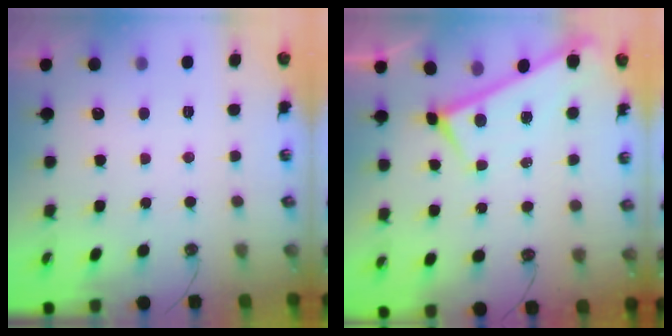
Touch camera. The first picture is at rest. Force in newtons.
{"total": 0.0}